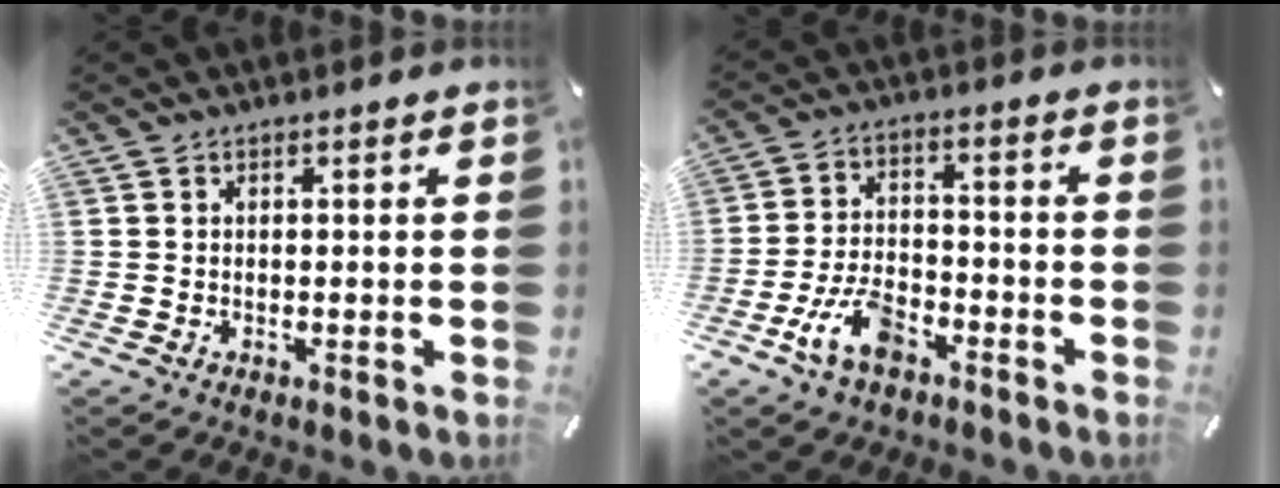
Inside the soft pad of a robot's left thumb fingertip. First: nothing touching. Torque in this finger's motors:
{"motor_torque": [1.06, 1.47, 0.82, 0.69, 0.07]}